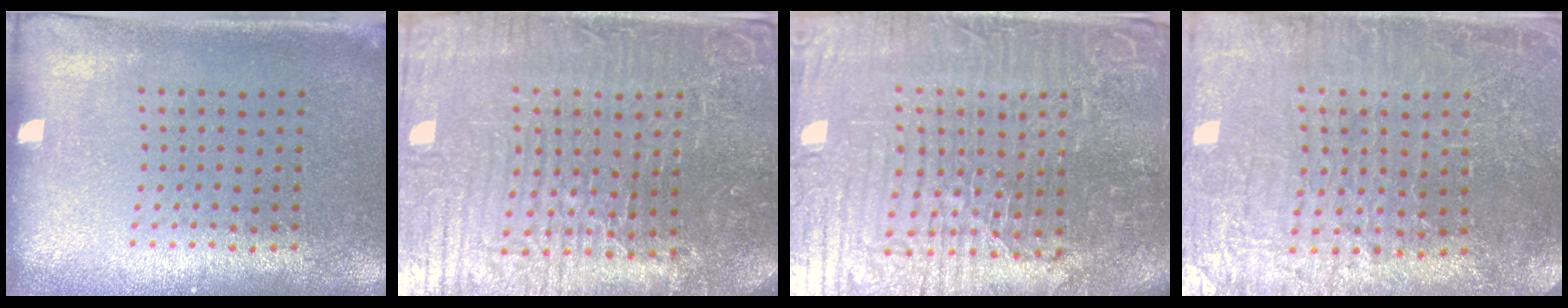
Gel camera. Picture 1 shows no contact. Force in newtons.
{"total": 6.5, "press": 5.9, "slide": 2.8}
{"total": 8.0, "press": 7.1, "slide": 3.7}
{"total": 3.6, "press": 3.6, "slide": 0.5}